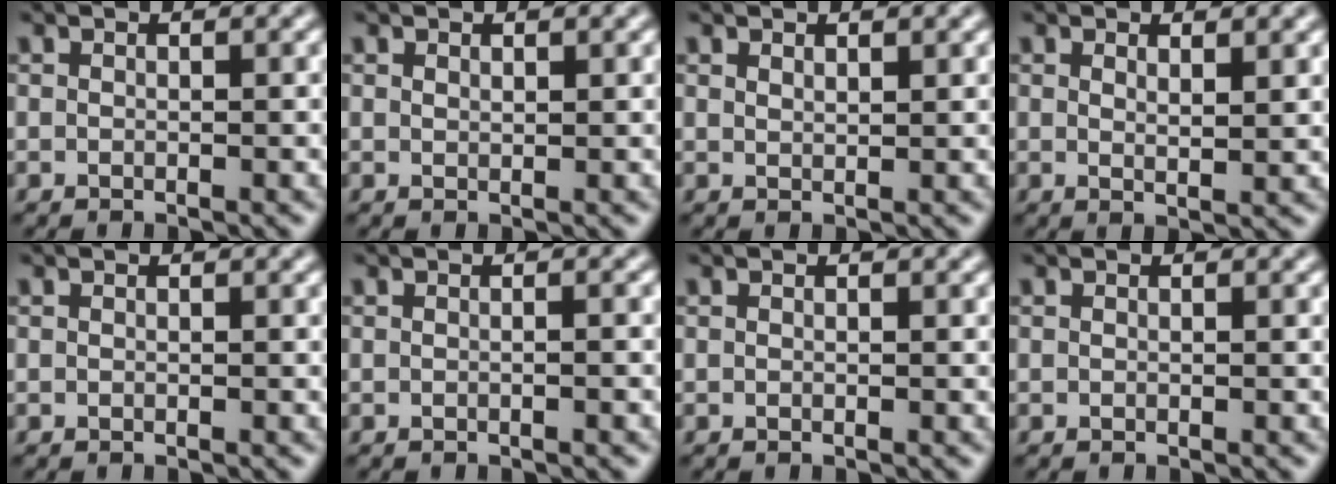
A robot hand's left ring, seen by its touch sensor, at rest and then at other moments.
{"total": 0.5, "force": [0.5, 0.2, 0.1], "torque": [-0.002, -0.003, 0.010]}
{"total": 0.8, "force": [0.8, 0.2, 0.3], "torque": [-0.005, -0.001, 0.016]}
{"total": 1.8, "force": [1.0, 0.4, 1.4], "torque": [-0.021, -0.004, 0.017]}
{"total": 0.0}
{"total": 1.2, "force": [-0.1, 0.4, 1.1], "torque": [-0.009, 0.000, -0.006]}
{"total": 0.0}
{"total": 0.0}